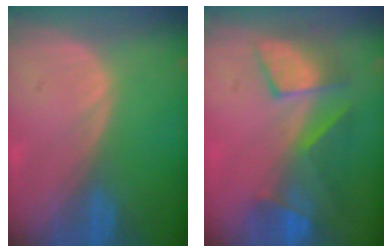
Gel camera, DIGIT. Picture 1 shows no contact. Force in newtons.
{"total": 8.1, "press": 7.9, "slide": 1.8}